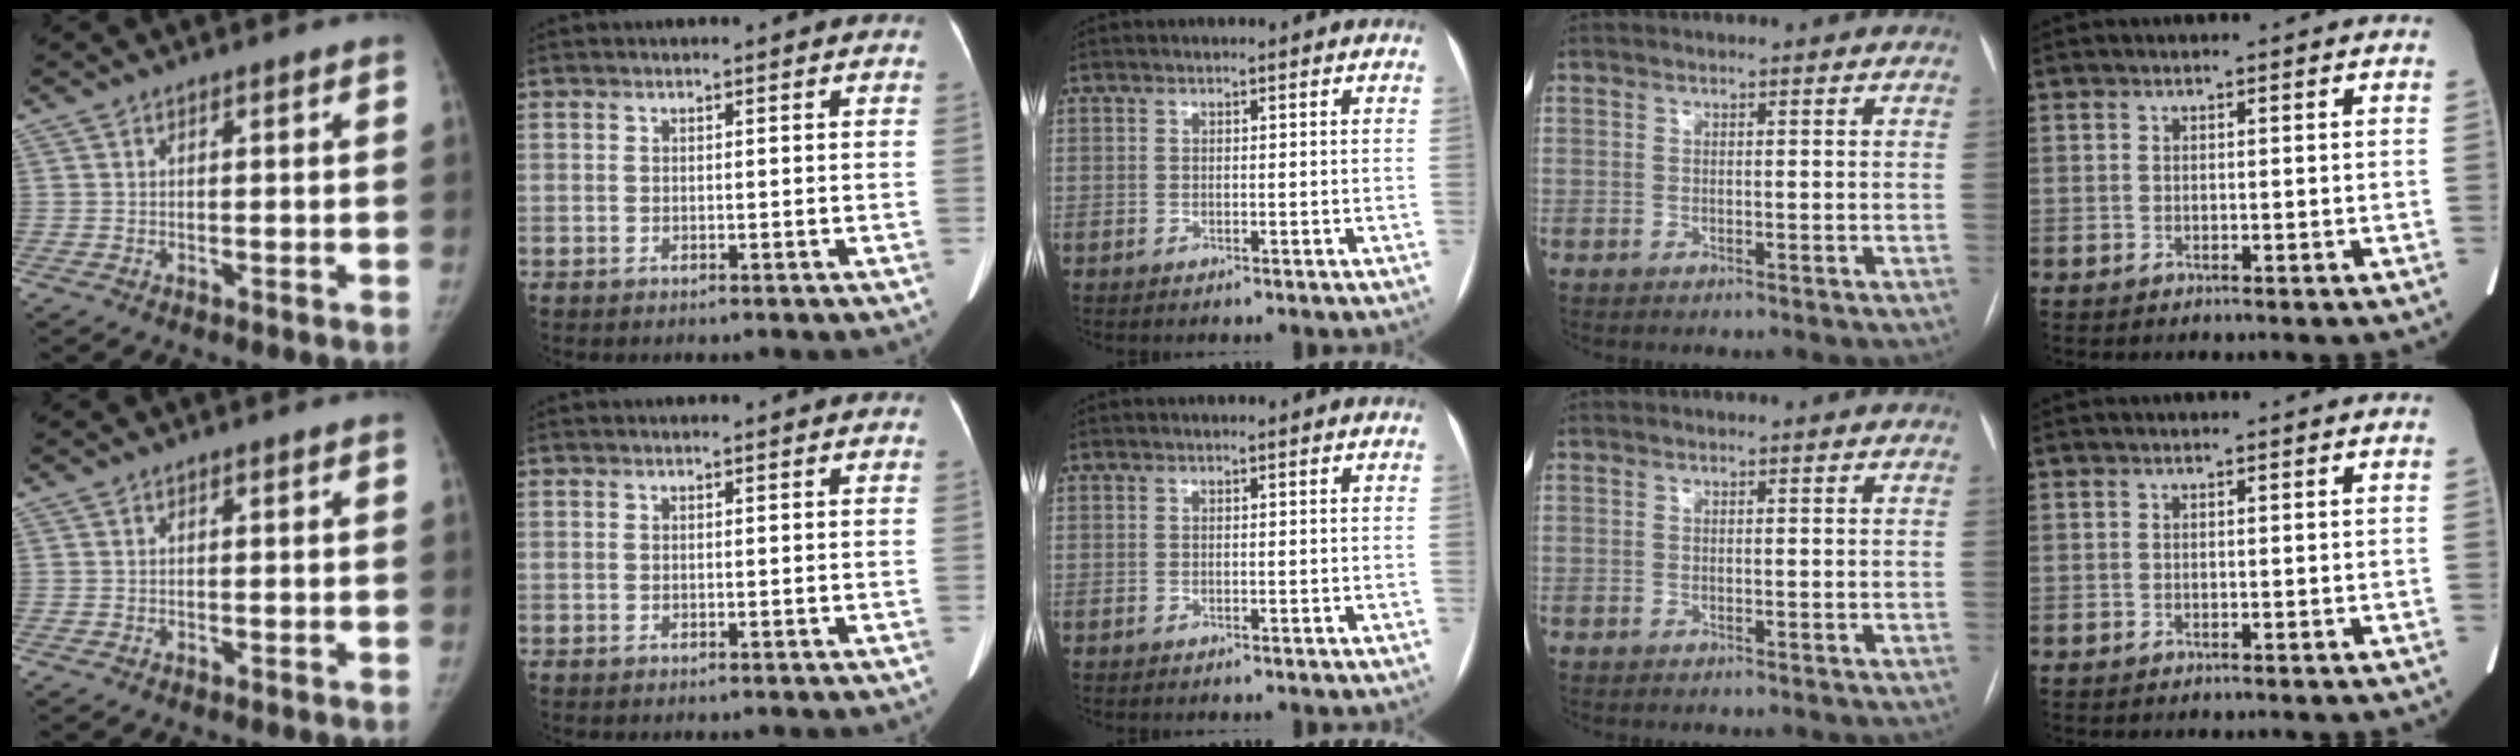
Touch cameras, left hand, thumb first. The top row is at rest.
{}